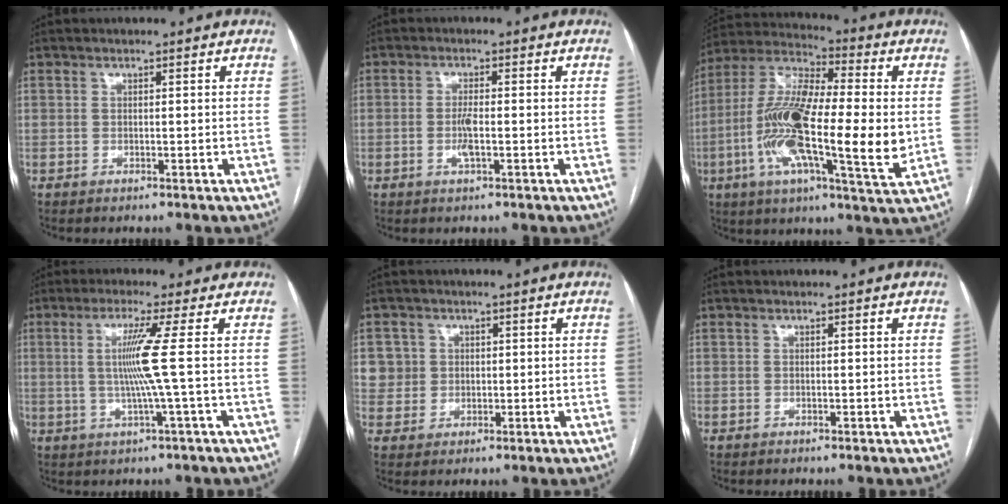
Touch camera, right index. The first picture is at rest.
{"total": 2.8, "force": [-0.6, 0.4, 2.7], "torque": [-0.059, -0.003, -0.011]}
{"total": 21.6, "force": [-2.4, 4.4, 21.0], "torque": [-0.406, -0.003, -0.049]}
{"total": 6.5, "force": [0.3, -2.4, 6.0], "torque": [-0.124, -0.004, 0.009]}
{"total": 4.5, "force": [1.2, 4.3, -0.1], "torque": [0.019, 0.008, 0.025]}
{"total": 0.0}